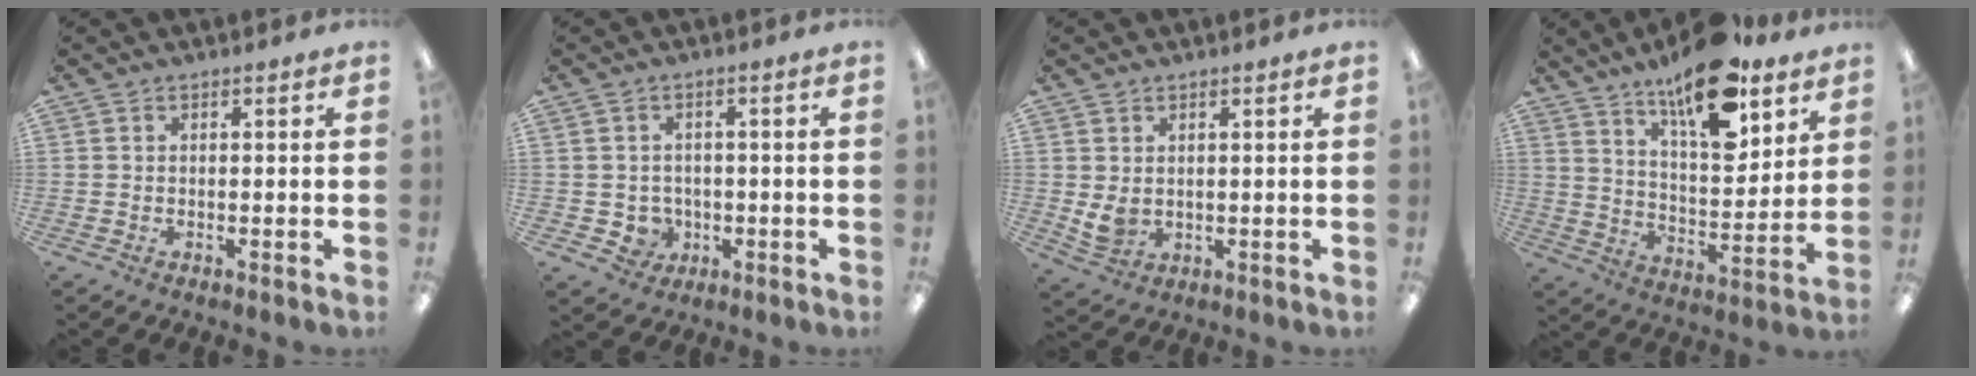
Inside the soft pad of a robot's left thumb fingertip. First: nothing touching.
{"total": 4.2, "force": [-0.6, 4.1, 1.1], "torque": [-0.015, 0.007, -0.007]}
{"total": 4.5, "force": [1.7, 3.5, 2.3], "torque": [-0.051, -0.010, 0.031]}
{"total": 17.3, "force": [12.7, 6.2, 10.0], "torque": [-0.155, -0.079, 0.214]}